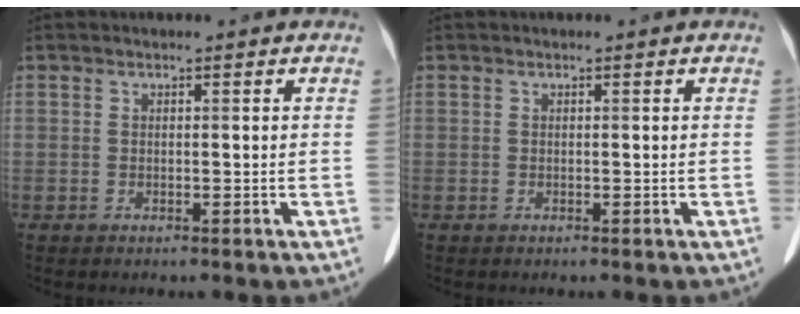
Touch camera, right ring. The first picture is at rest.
{"total": 0.0}